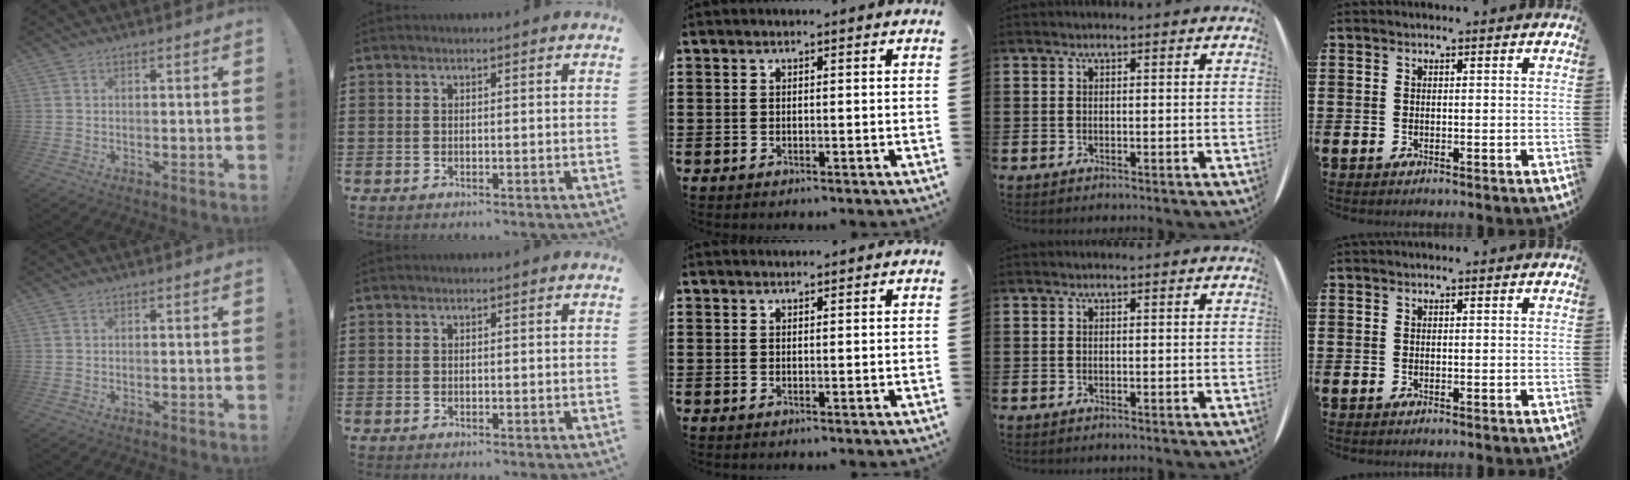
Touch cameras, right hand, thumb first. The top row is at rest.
{"middle": {"total": 0.8, "force": [0.8, 0.1, 0.0], "torque": [-0.001, 0.000, 0.016]}}